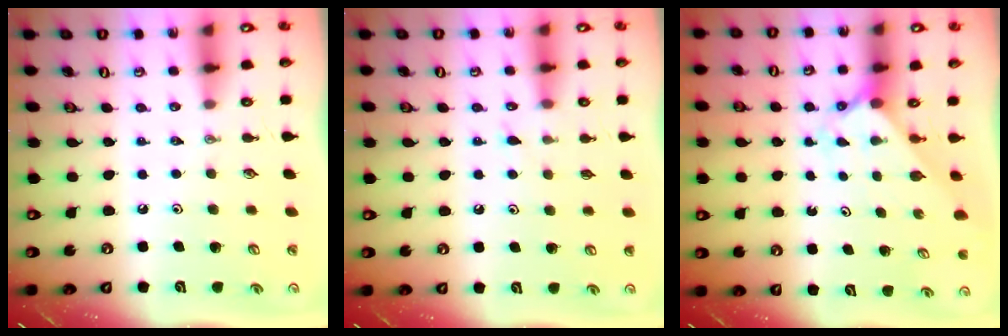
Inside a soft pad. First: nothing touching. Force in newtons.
{"total": 5.0, "press": 4.9, "slide": 0.3}
{"total": 2.1, "press": 2.1, "slide": 0.2}